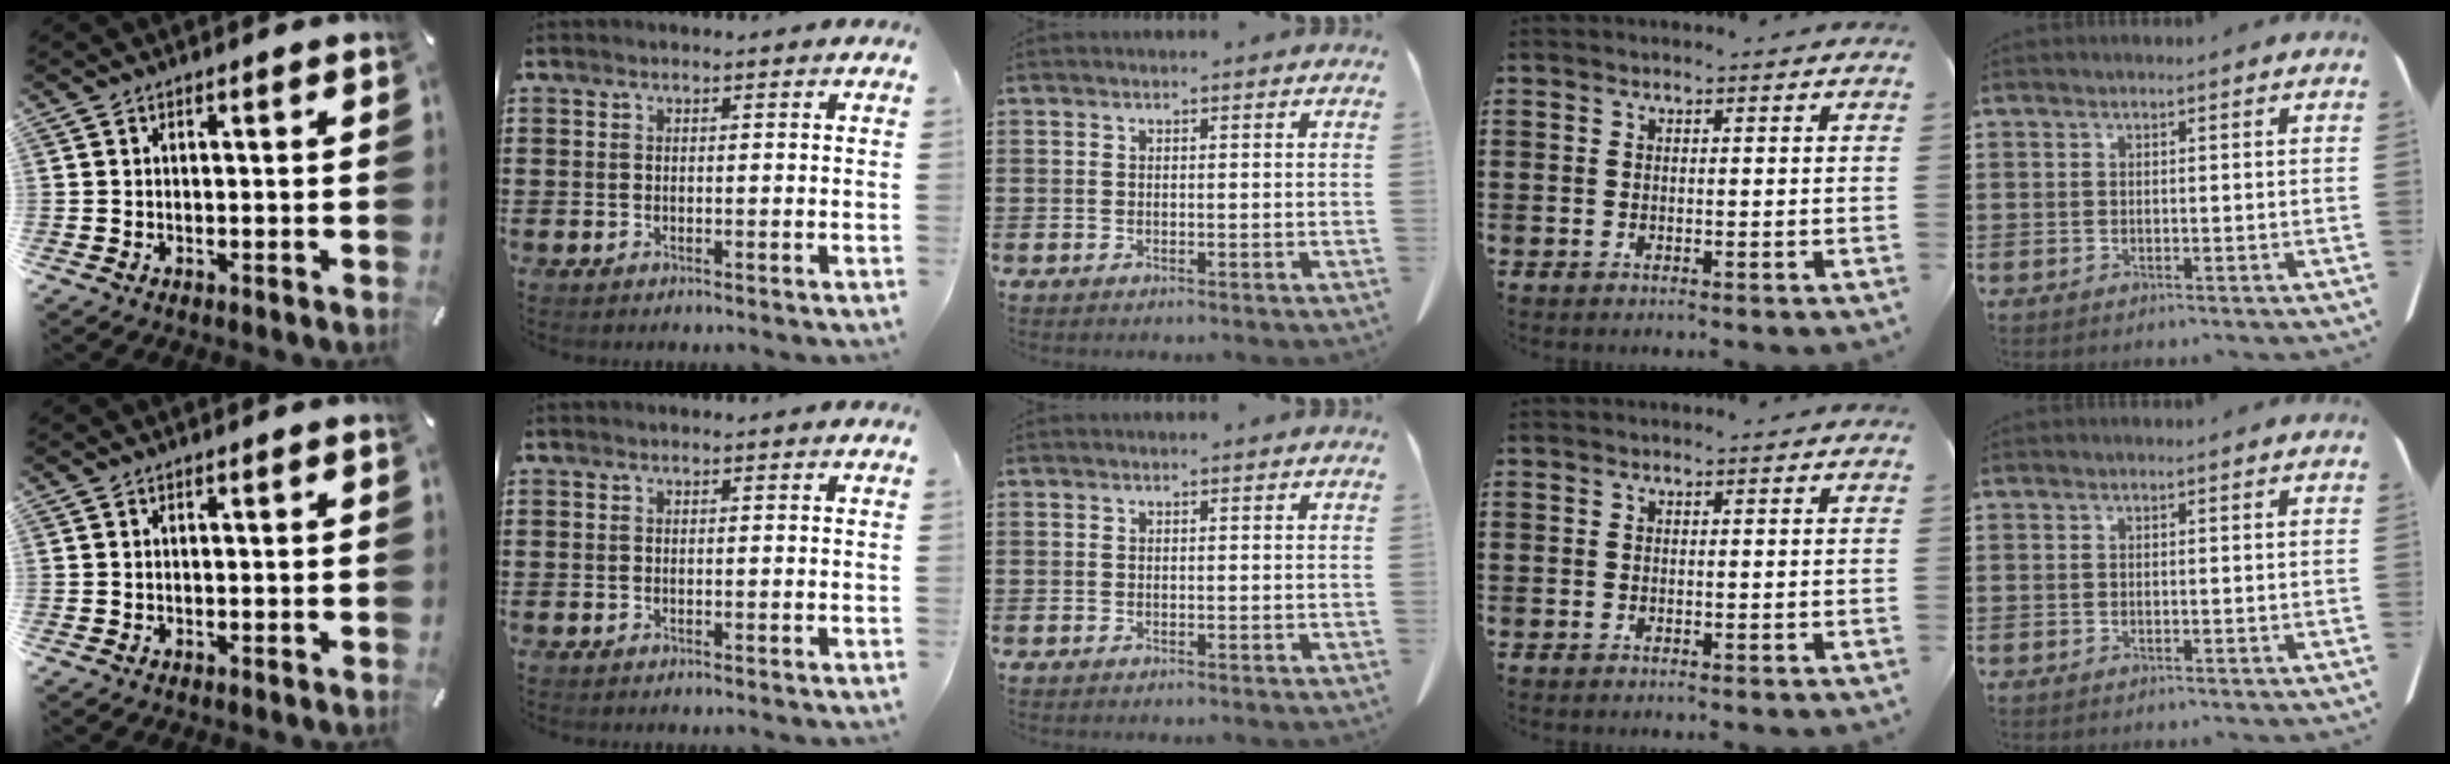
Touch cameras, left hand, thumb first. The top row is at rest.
{}